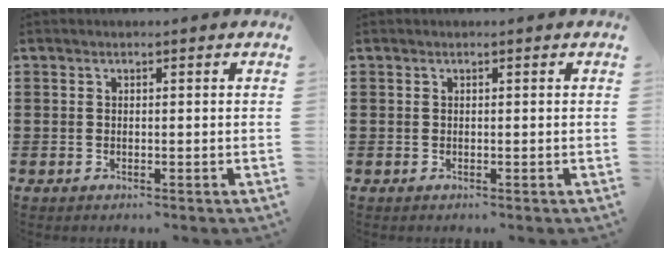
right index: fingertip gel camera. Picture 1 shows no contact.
{"total": 0.0}